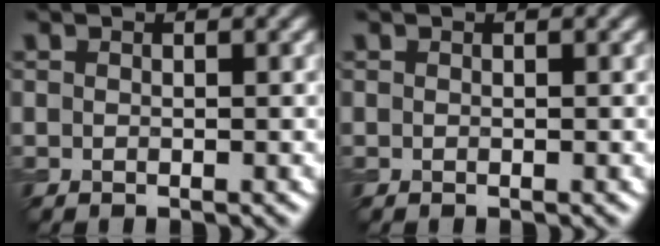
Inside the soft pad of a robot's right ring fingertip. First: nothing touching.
{"total": 0.0}